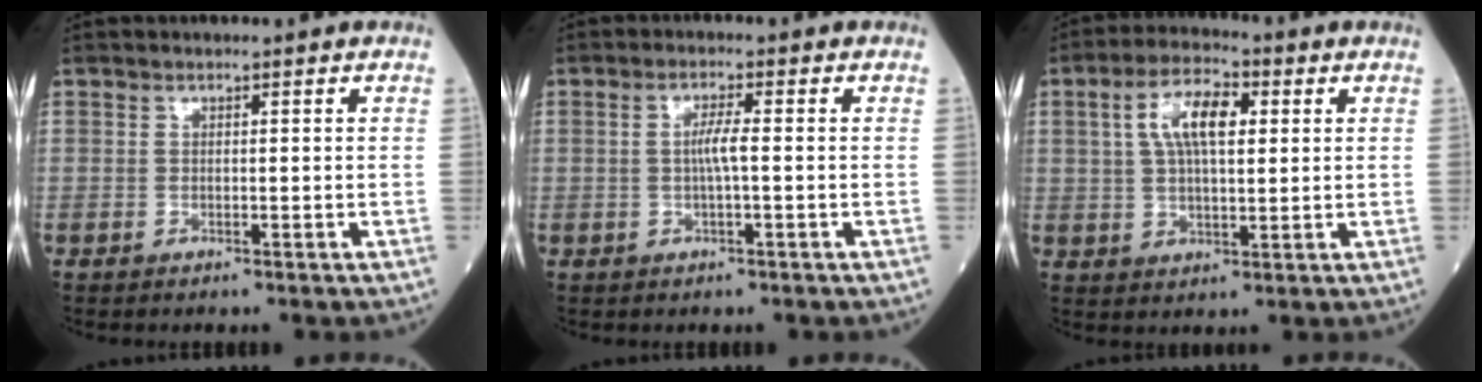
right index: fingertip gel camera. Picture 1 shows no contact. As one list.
[{"total": 2.7, "force": [-0.1, 0.0, 2.7], "torque": [-0.053, 0.001, -0.003]}, {"total": 8.7, "force": [2.5, 3.3, 7.6], "torque": [-0.147, 0.018, 0.043]}]